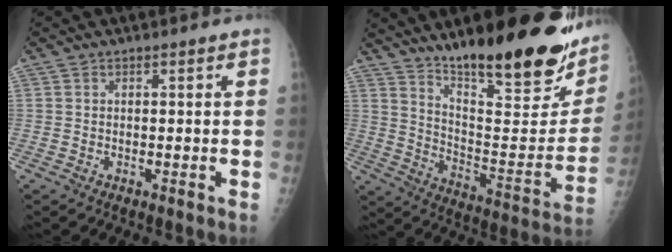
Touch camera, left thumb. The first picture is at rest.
{"total": 28.5, "force": [19.2, 6.9, 19.9], "torque": [-0.262, -0.095, 0.294]}